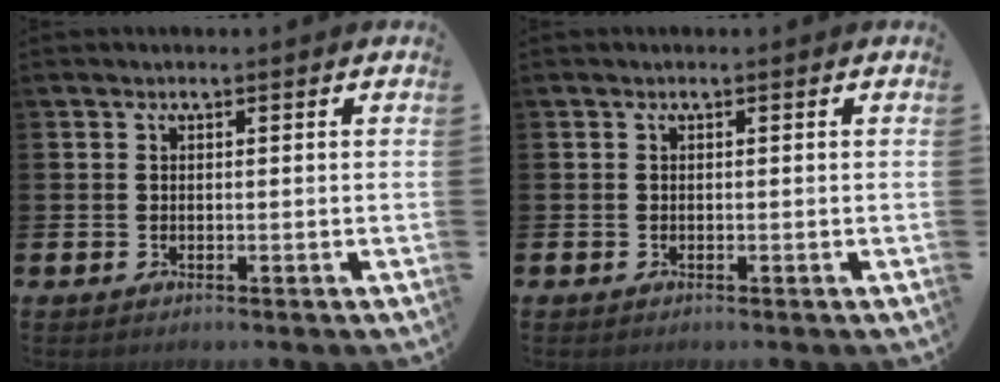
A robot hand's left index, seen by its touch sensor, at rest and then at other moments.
{"total": 0.0}